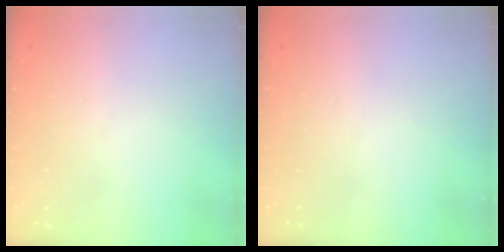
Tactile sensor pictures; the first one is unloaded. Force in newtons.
{"total": 0.0}